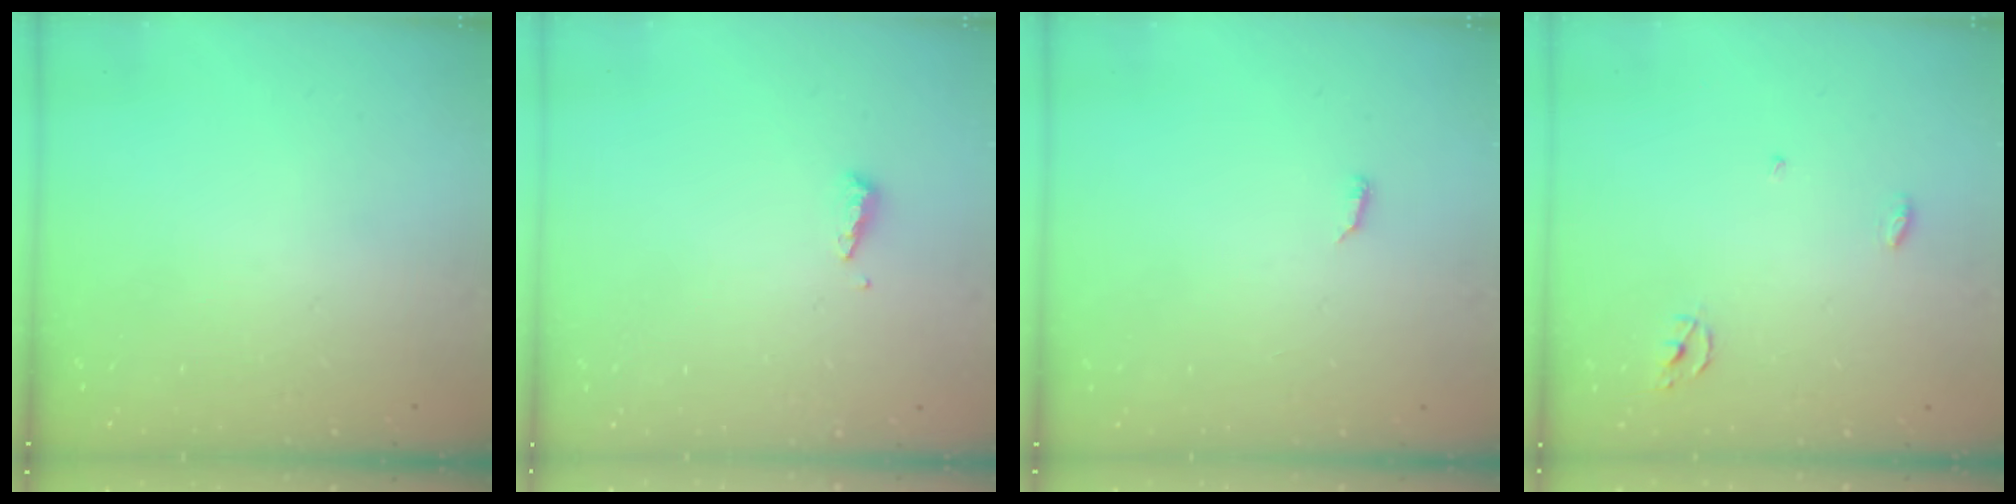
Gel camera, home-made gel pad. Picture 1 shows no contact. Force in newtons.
{"total": 4.7, "press": 4.7, "slide": 0.5}
{"total": 3.4, "press": 3.4, "slide": 0.5}
{"total": 3.2, "press": 3.2, "slide": 0.2}